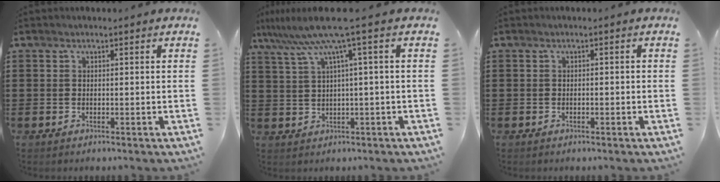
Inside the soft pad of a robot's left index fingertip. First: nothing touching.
{"total": 7.9, "force": [3.4, -0.8, 7.1], "torque": [-0.158, -0.023, 0.050]}
{"total": 0.8, "force": [-0.6, 0.2, 0.4], "torque": [-0.011, -0.003, -0.012]}